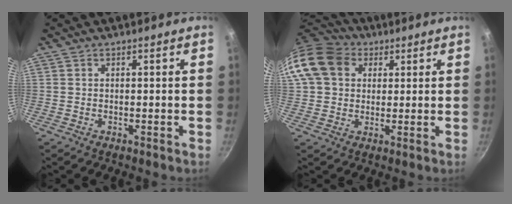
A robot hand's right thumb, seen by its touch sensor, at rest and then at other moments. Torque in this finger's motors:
{"motor_torque": [0.21, 0.36, 0.44, -0.44, 0.32]}